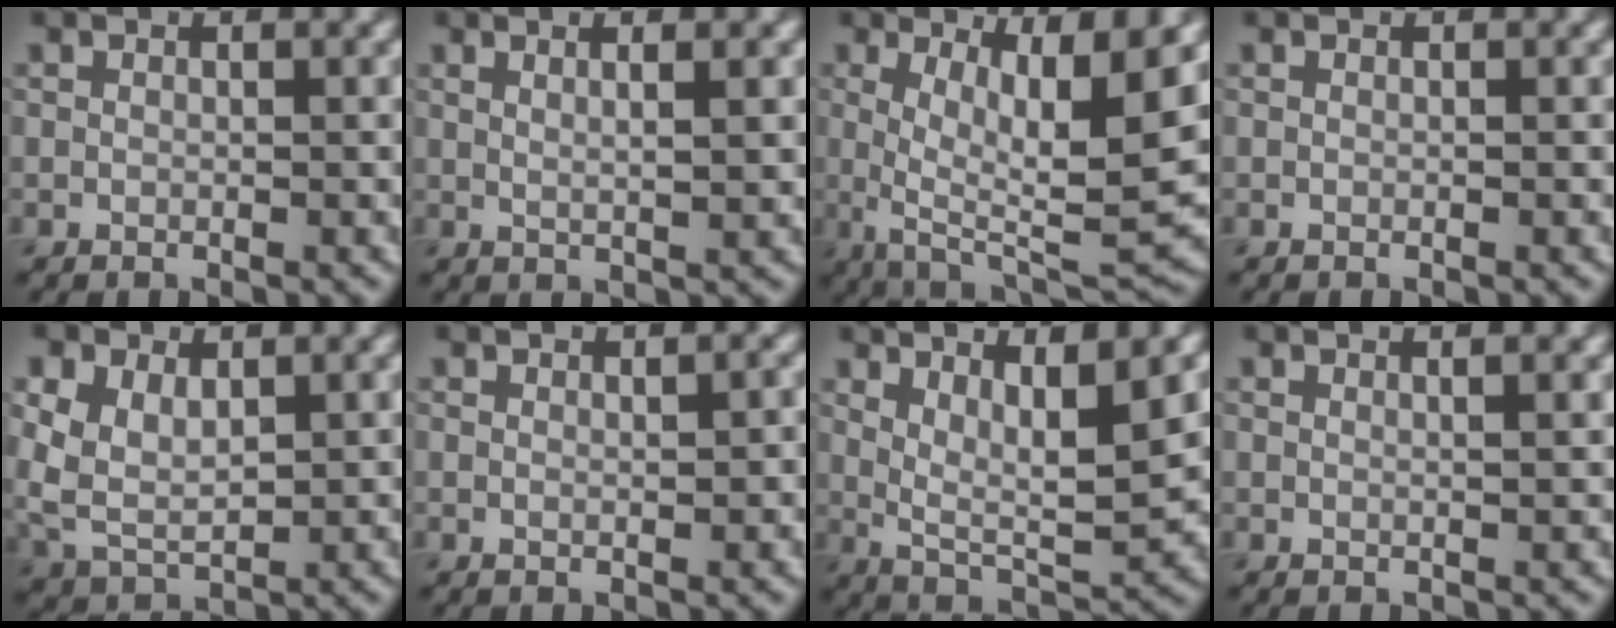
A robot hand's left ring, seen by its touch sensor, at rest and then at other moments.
{"total": 3.4, "force": [1.4, 1.1, 2.8], "torque": [-0.022, 0.007, 0.001]}
{"total": 10.0, "force": [1.5, 3.1, 9.4], "torque": [-0.140, -0.016, 0.028]}
{"total": 0.0}
{"total": 5.7, "force": [1.2, 4.0, 3.9], "torque": [-0.097, -0.003, 0.029]}
{"total": 1.0, "force": [0.4, 0.1, 0.9], "torque": [-0.015, 0.000, 0.006]}
{"total": 5.6, "force": [2.2, 1.6, 4.9], "torque": [-0.089, -0.013, 0.043]}
{"total": 1.7, "force": [0.9, 0.7, 1.2], "torque": [-0.008, 0.006, -0.002]}